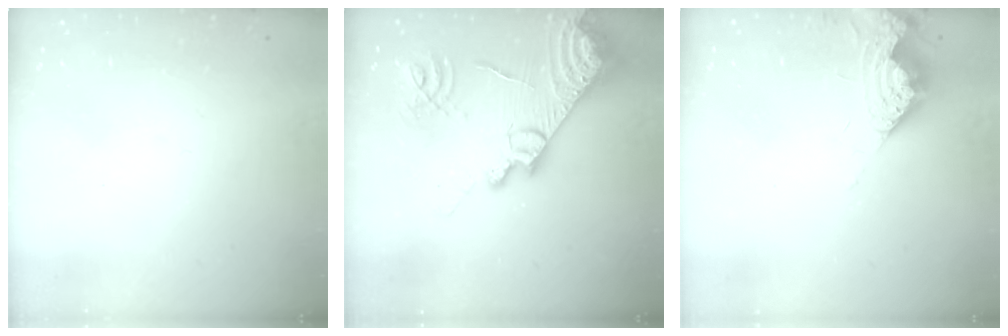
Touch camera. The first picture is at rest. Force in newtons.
{"total": 20.0, "press": 19.9, "slide": 2.0}
{"total": 10.1, "press": 10.1, "slide": 0.1}